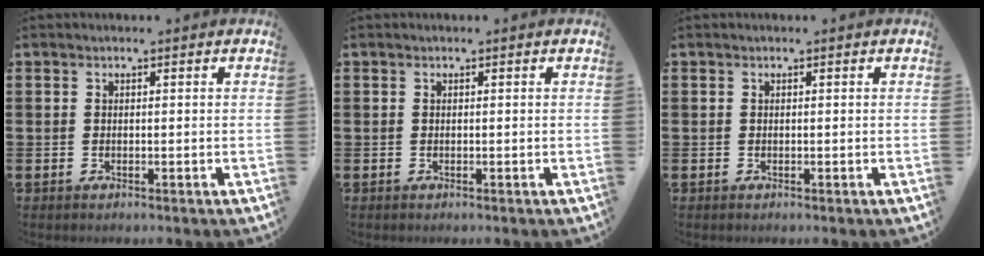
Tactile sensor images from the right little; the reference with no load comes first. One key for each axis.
{"total": 0.0}
{"total": 0.0}